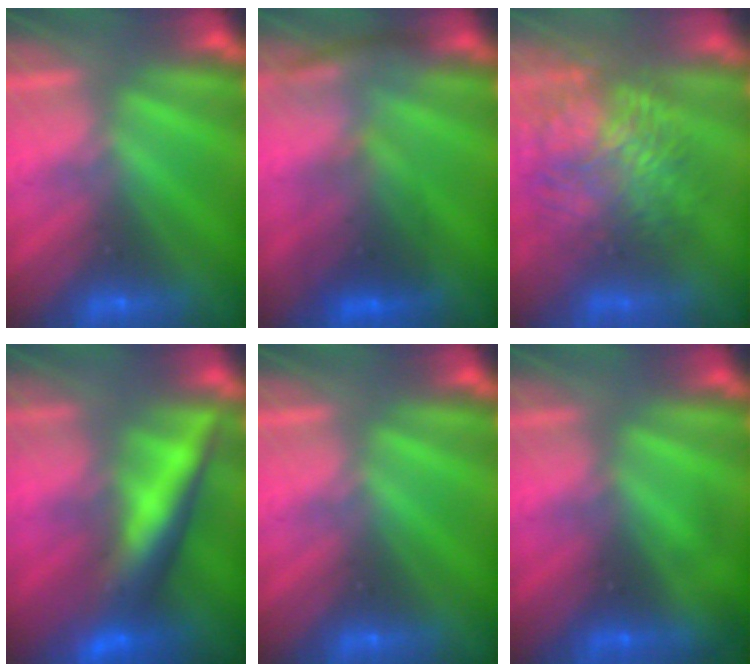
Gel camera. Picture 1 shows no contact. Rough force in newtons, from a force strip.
{"total": 2.7}
{"total": 9.8}
{"total": 6.4}
{"total": 0.0}
{"total": 1.9}